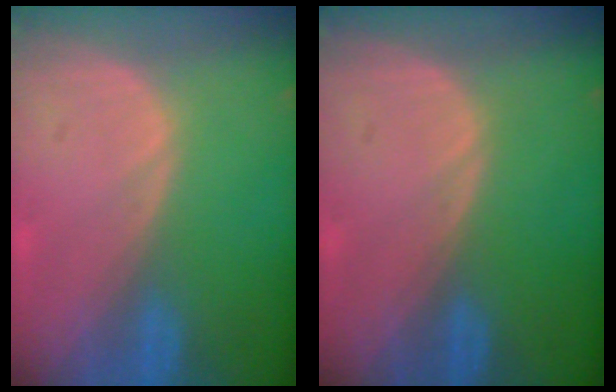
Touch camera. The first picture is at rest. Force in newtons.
{"total": 0.0}